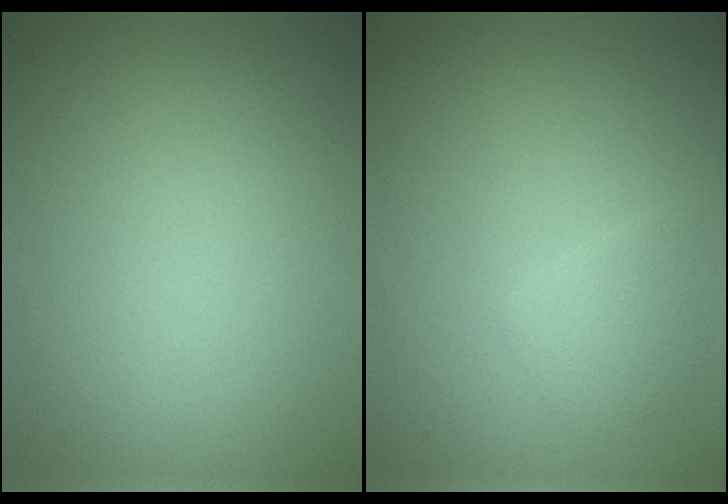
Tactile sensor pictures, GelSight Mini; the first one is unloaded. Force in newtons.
{"total": 1.6, "press": 1.6, "slide": 0.1}